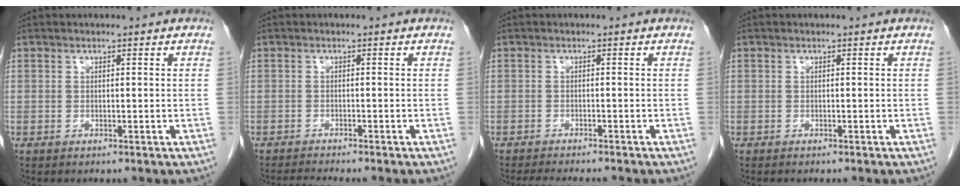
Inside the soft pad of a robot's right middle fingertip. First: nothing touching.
{"total": 3.4, "force": [-3.1, -0.6, 1.2], "torque": [-0.020, -0.012, -0.050]}
{"total": 6.8, "force": [-6.1, 0.8, 3.0], "torque": [-0.037, -0.011, -0.088]}
{"total": 1.1, "force": [-1.0, 0.2, 0.5], "torque": [-0.009, -0.001, -0.010]}